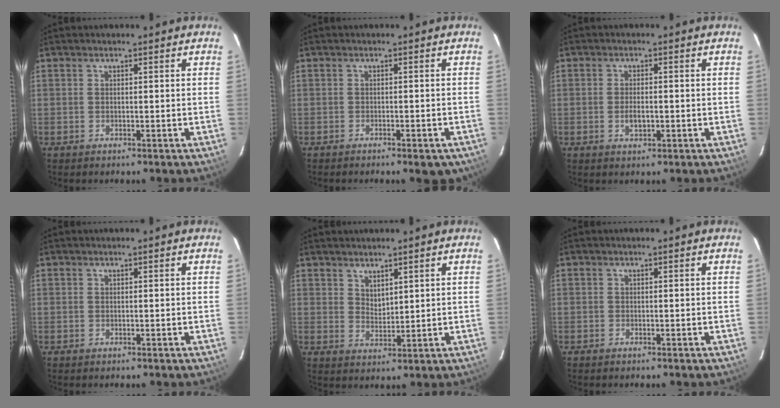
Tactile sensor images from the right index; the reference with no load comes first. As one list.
[{"total": 4.3, "force": [-3.1, 1.6, 2.4], "torque": [-0.037, 0.000, -0.029]}, {"total": 3.1, "force": [-0.7, 1.4, 2.7], "torque": [-0.049, -0.002, -0.011]}, {"total": 0.0}, {"total": 3.1, "force": [2.5, 1.3, 1.3], "torque": [-0.018, -0.001, 0.046]}, {"total": 0.5, "force": [-0.4, 0.3, -0.1], "torque": [-0.001, 0.001, -0.010]}]